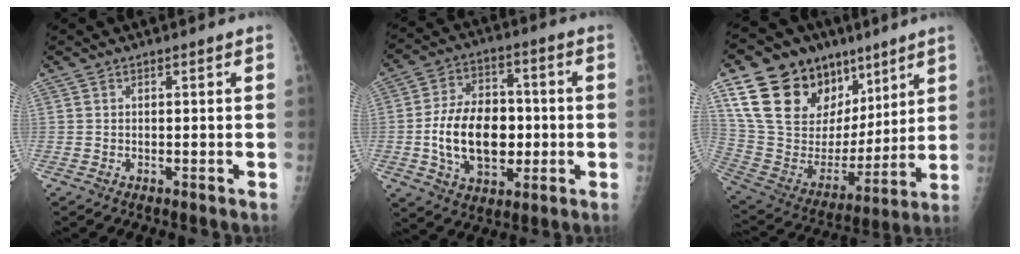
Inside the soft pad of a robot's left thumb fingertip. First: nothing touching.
{"total": 16.3, "force": [-1.7, 10.7, 12.2], "torque": [-0.183, 0.014, -0.021]}
{"total": 26.2, "force": [13.9, 17.2, 14.0], "torque": [-0.211, -0.013, 0.260]}